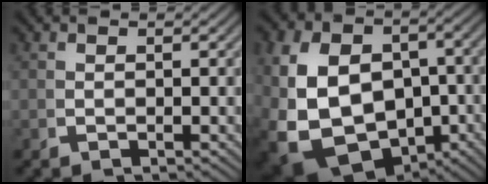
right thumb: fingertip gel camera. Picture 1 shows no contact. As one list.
[{"total": 16.7, "force": [-3.5, 12.5, 10.6], "torque": [-0.231, -0.078, -0.023]}]